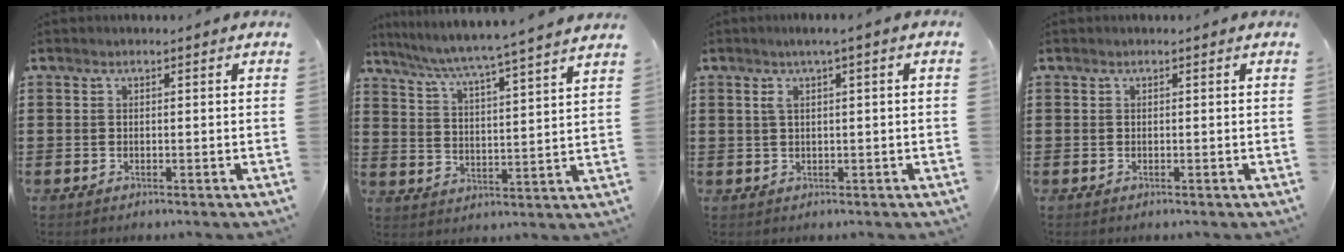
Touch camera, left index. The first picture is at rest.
{"total": 4.7, "force": [4.1, -1.3, 1.8], "torque": [-0.056, -0.041, 0.061]}
{"total": 2.2, "force": [0.3, 0.1, 2.2], "torque": [-0.040, -0.001, 0.004]}
{"total": 0.0}